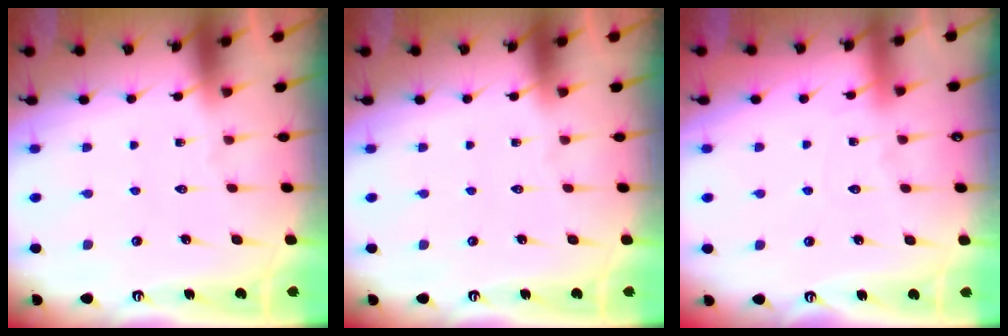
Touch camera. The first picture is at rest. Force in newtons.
{"total": 0.0}
{"total": 5.4, "press": 5.3, "slide": 0.7}